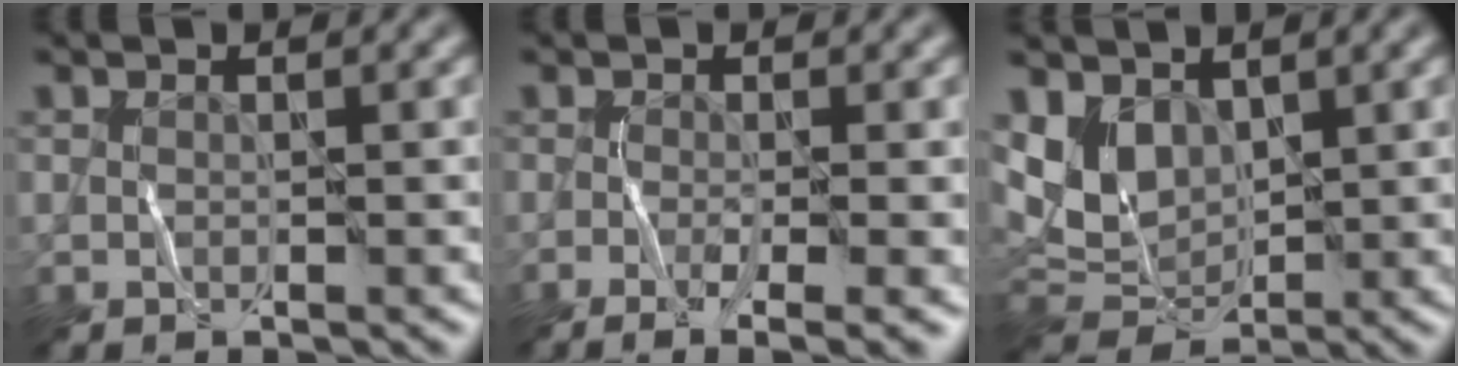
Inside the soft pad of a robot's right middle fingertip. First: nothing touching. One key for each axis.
{"total": 3.6, "fx": -1.6, "fy": 0.6, "fz": 3.1, "tx": -0.053, "ty": -0.002, "tz": -0.016}
{"total": 3.6, "fx": 1.9, "fy": 2.3, "fz": 2.0, "tx": -0.059, "ty": -0.007, "tz": 0.050}